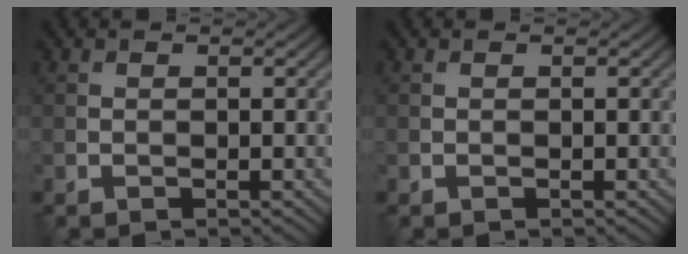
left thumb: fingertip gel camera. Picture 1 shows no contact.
{"total": 0.0}